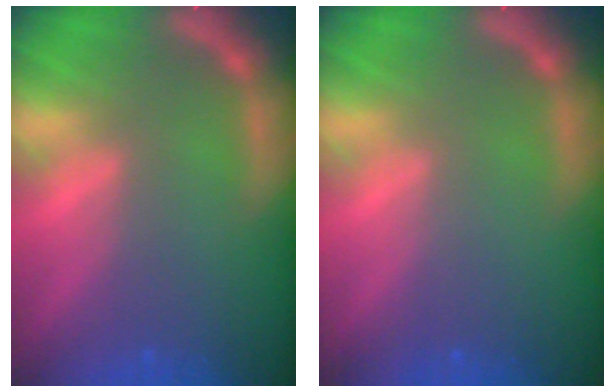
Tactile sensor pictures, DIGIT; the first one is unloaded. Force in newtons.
{"total": 0.0}